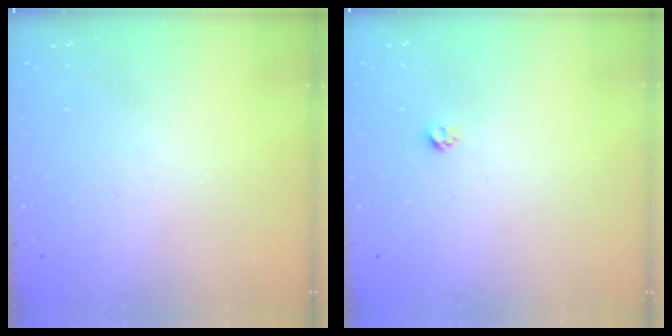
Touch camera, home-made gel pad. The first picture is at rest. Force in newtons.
{"total": 3.6, "press": 3.6, "slide": 0.3}